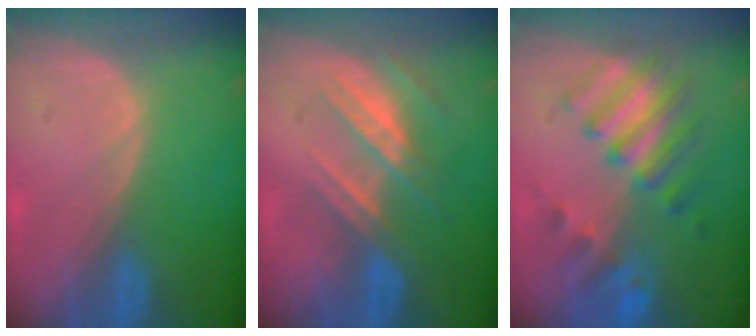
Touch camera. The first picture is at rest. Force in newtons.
{"total": 7.2, "press": 6.6, "slide": 2.9}
{"total": 7.9, "press": 7.7, "slide": 1.7}